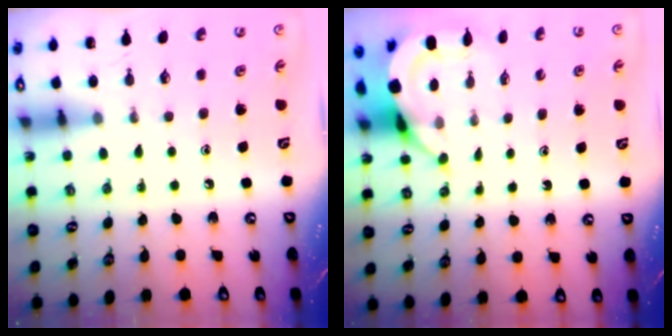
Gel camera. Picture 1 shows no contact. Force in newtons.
{"total": 4.6, "press": 4.6, "slide": 0.5}